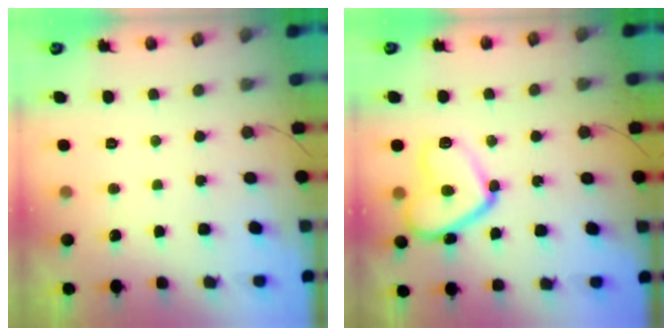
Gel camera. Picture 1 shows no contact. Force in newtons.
{"total": 14.3, "press": 14.2, "slide": 1.2}